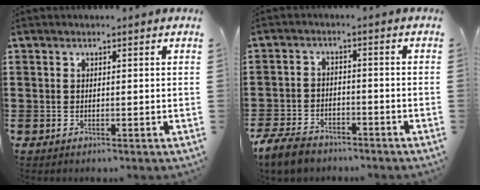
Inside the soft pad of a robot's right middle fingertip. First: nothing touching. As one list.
[{"total": 4.7, "force": [-4.1, 1.6, 1.7], "torque": [-0.049, 0.000, -0.085]}]